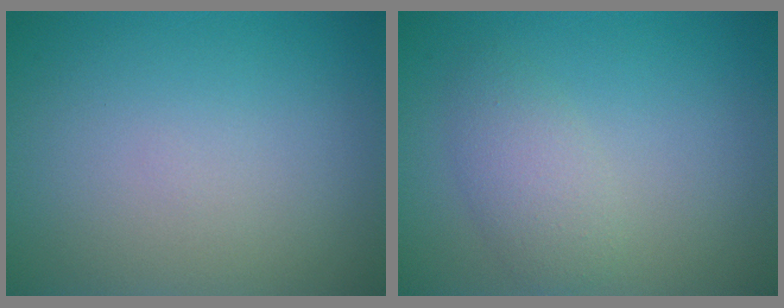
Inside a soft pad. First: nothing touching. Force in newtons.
{"total": 2.5, "press": 2.5, "slide": 0.0}